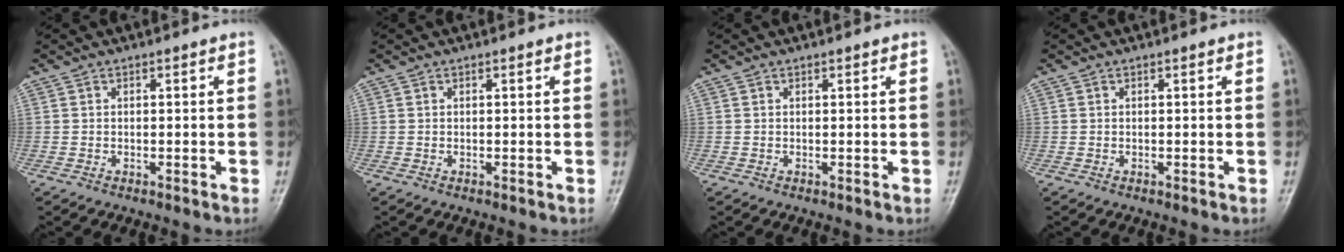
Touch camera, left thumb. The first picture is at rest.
{"total": 0.0}
{"total": 0.5, "force": [0.3, 0.3, 0.2], "torque": [0.004, -0.001, 0.002]}
{"total": 0.0}